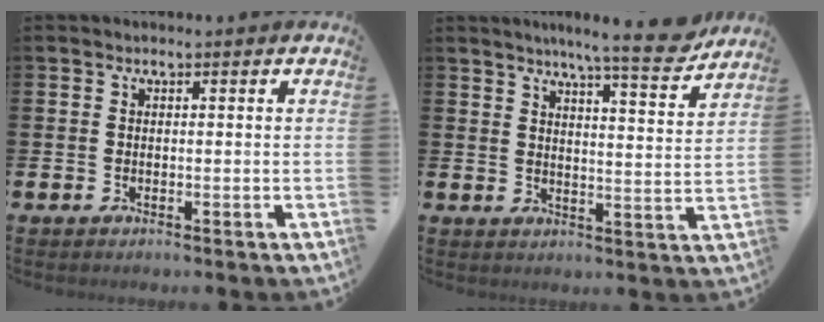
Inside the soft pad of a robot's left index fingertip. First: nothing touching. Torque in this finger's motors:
{"motor_torque": [0.96, -1.18, 0.52, 0.17]}